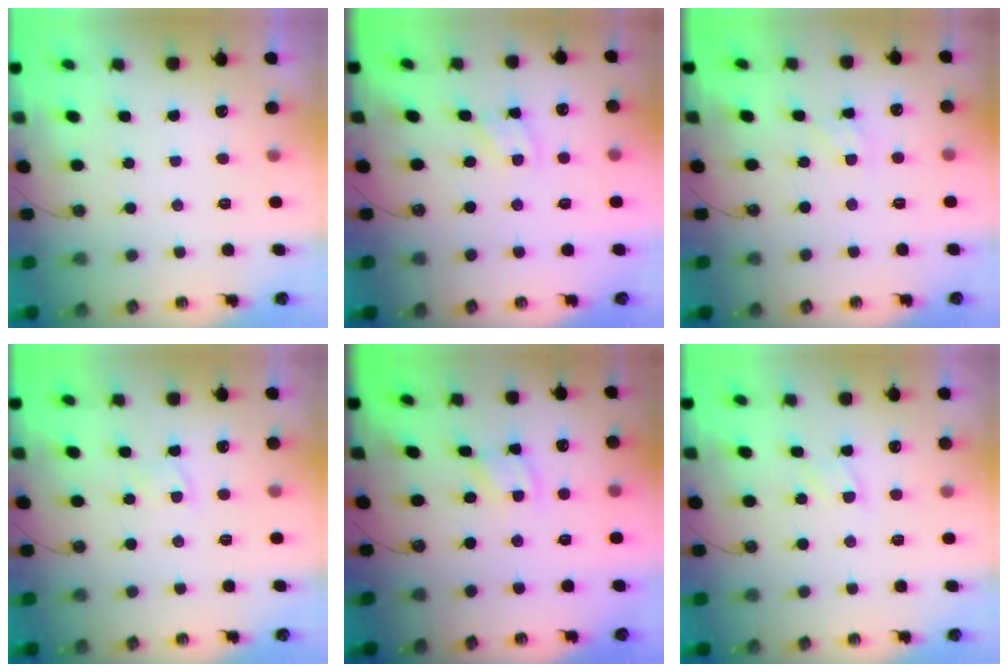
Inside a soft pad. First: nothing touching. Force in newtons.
{"total": 1.7, "press": 1.7, "slide": 0.3}
{"total": 2.5, "press": 2.5, "slide": 0.1}
{"total": 2.8, "press": 2.8, "slide": 0.4}
{"total": 1.9, "press": 1.9, "slide": 0.3}
{"total": 3.9, "press": 3.9, "slide": 0.5}